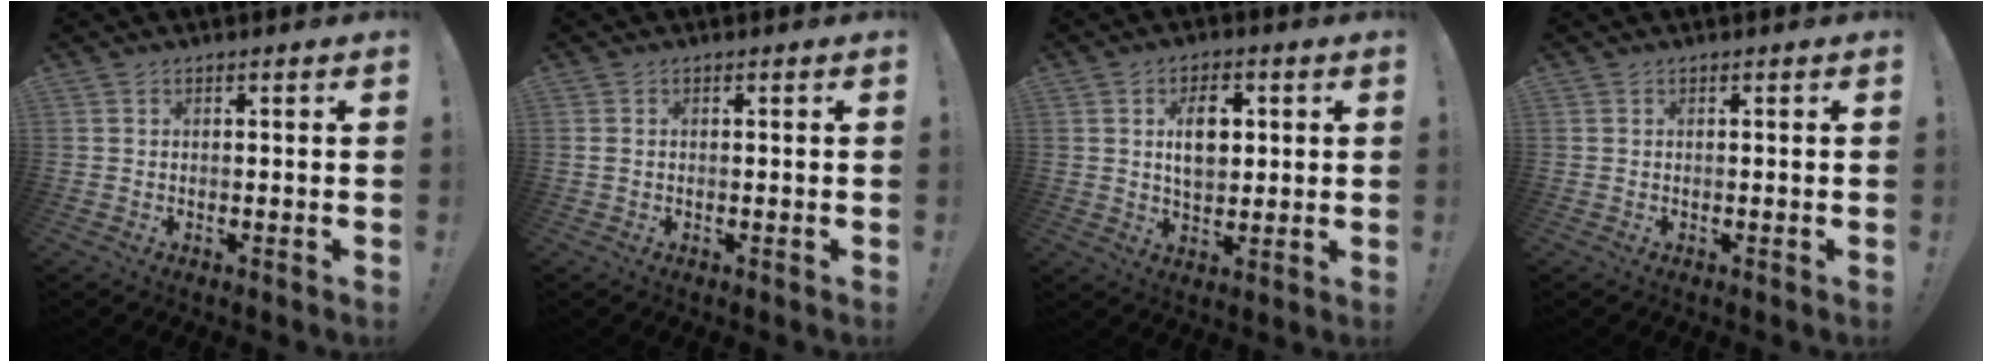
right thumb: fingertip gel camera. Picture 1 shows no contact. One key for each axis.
{"total": 0.5, "fx": 0.1, "fy": 0.2, "fz": 0.5, "tx": -0.015, "ty": 0.003, "tz": 0.003}
{"total": 8.7, "fx": 1.7, "fy": 5.9, "fz": 6.1, "tx": -0.097, "ty": 0.004, "tz": 0.027}
{"total": 0.0}